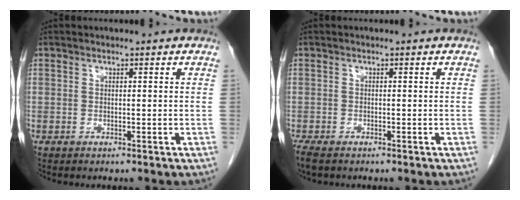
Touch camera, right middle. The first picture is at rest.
{"total": 3.0, "force": [-2.3, 1.0, 1.6], "torque": [-0.039, -0.011, -0.037]}